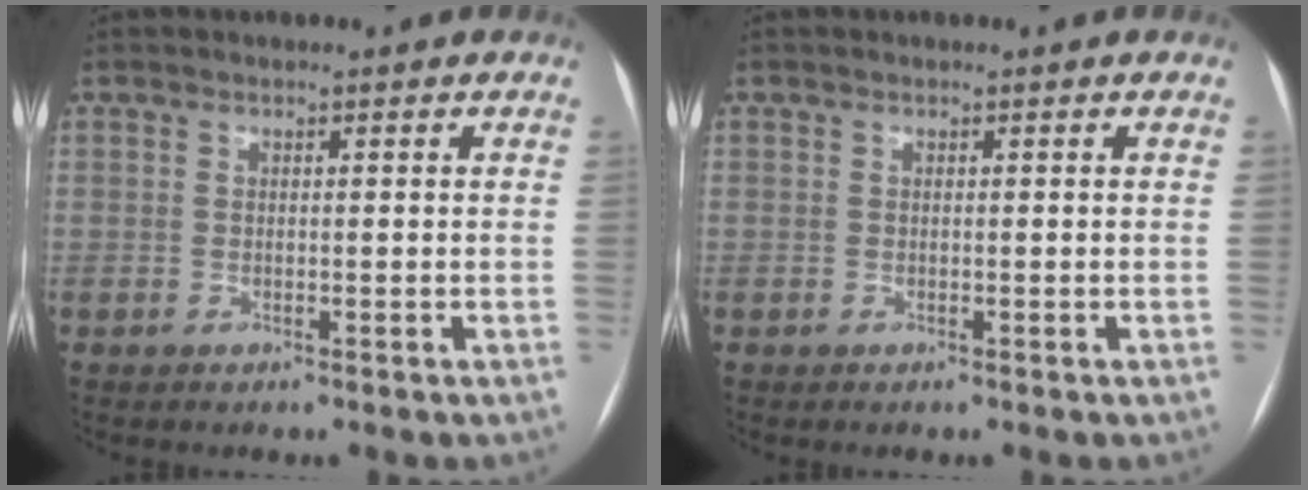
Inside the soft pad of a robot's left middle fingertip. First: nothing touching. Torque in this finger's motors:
{"motor_torque": [-0.01, 0.05, 0.01, 0.00]}